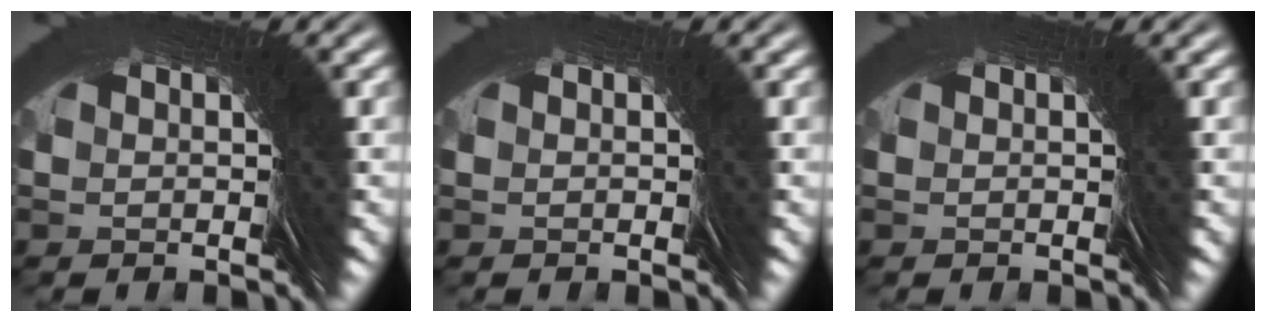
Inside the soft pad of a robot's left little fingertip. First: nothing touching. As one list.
[{"total": 0.0}, {"total": 0.0}]